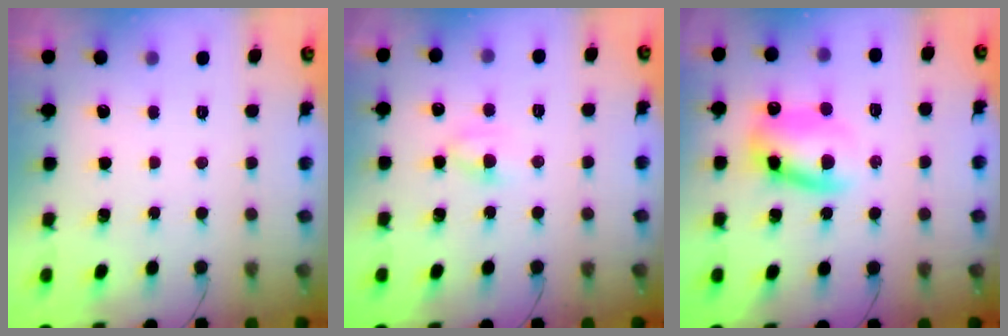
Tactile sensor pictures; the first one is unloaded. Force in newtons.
{"total": 4.4, "press": 4.2, "slide": 1.3}
{"total": 11.6, "press": 11.4, "slide": 2.2}